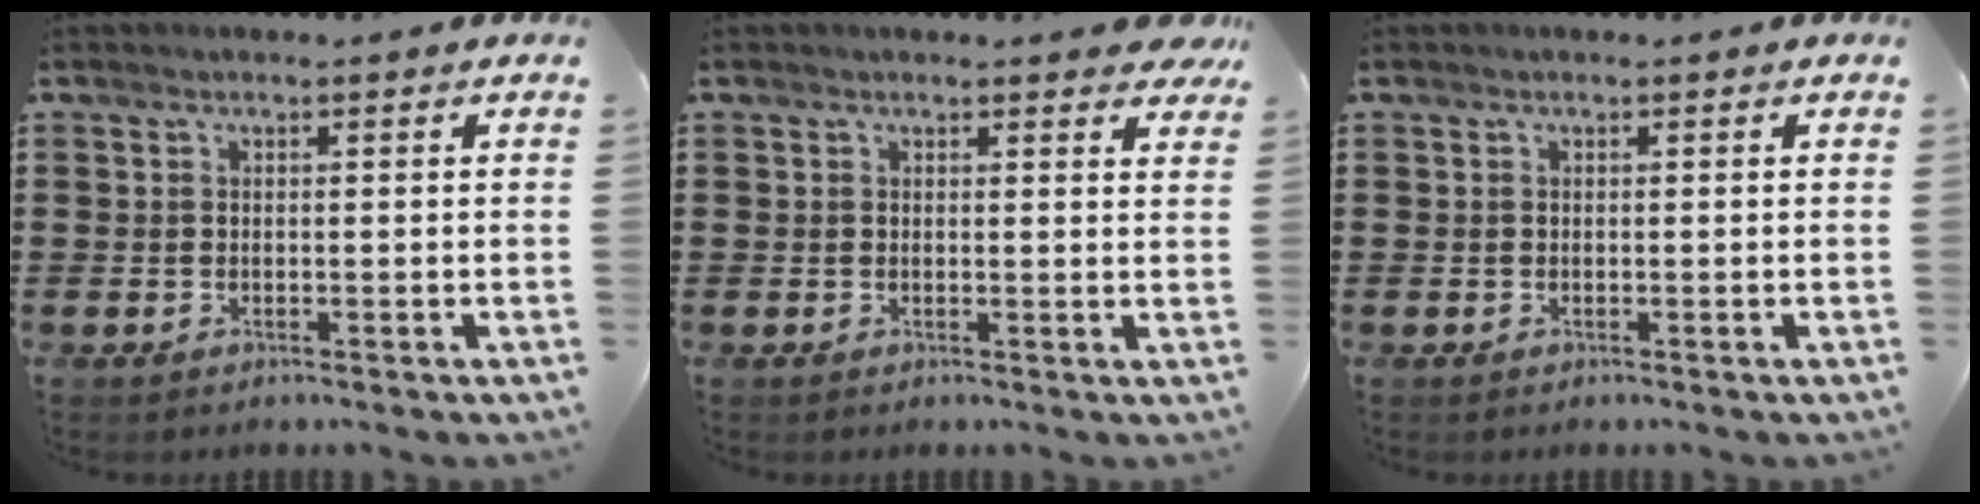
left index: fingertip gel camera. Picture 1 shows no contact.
{"total": 2.1, "force": [1.9, 0.3, 0.8], "torque": [-0.013, 0.001, 0.034]}
{"total": 0.0}